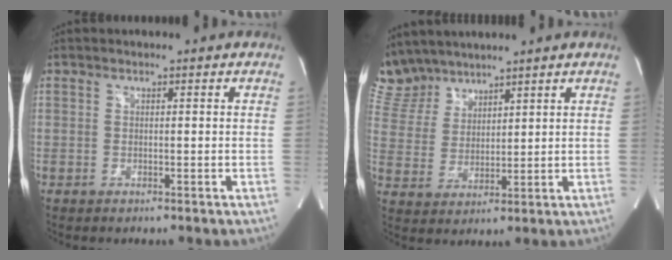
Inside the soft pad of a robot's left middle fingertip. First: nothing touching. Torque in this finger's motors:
{"motor_torque": [0.76, -0.88, 0.07, -0.04]}